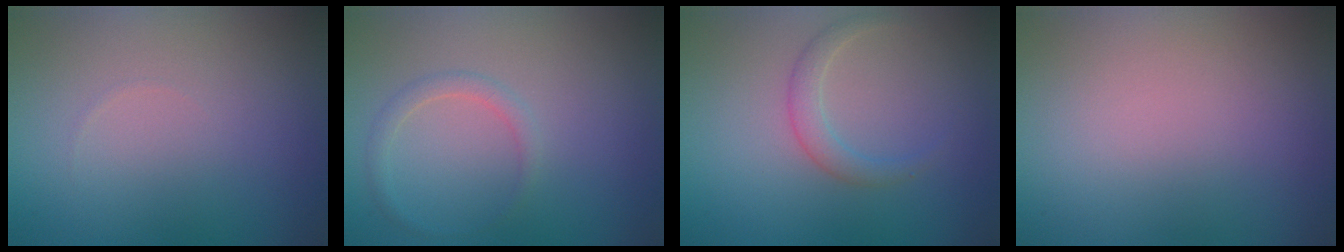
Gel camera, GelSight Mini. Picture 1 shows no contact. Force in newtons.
{"total": 1.3, "press": 1.3, "slide": 0.1}
{"total": 1.7, "press": 1.7, "slide": 0.1}
{"total": 0.0}